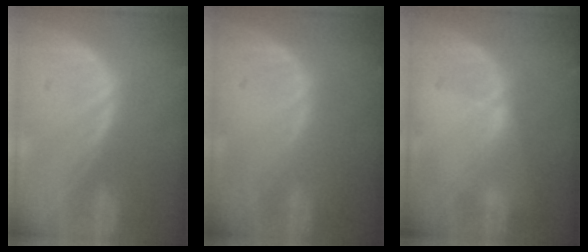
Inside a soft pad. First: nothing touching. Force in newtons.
{"total": 0.0}
{"total": 1.3, "press": 1.1, "slide": 0.8}